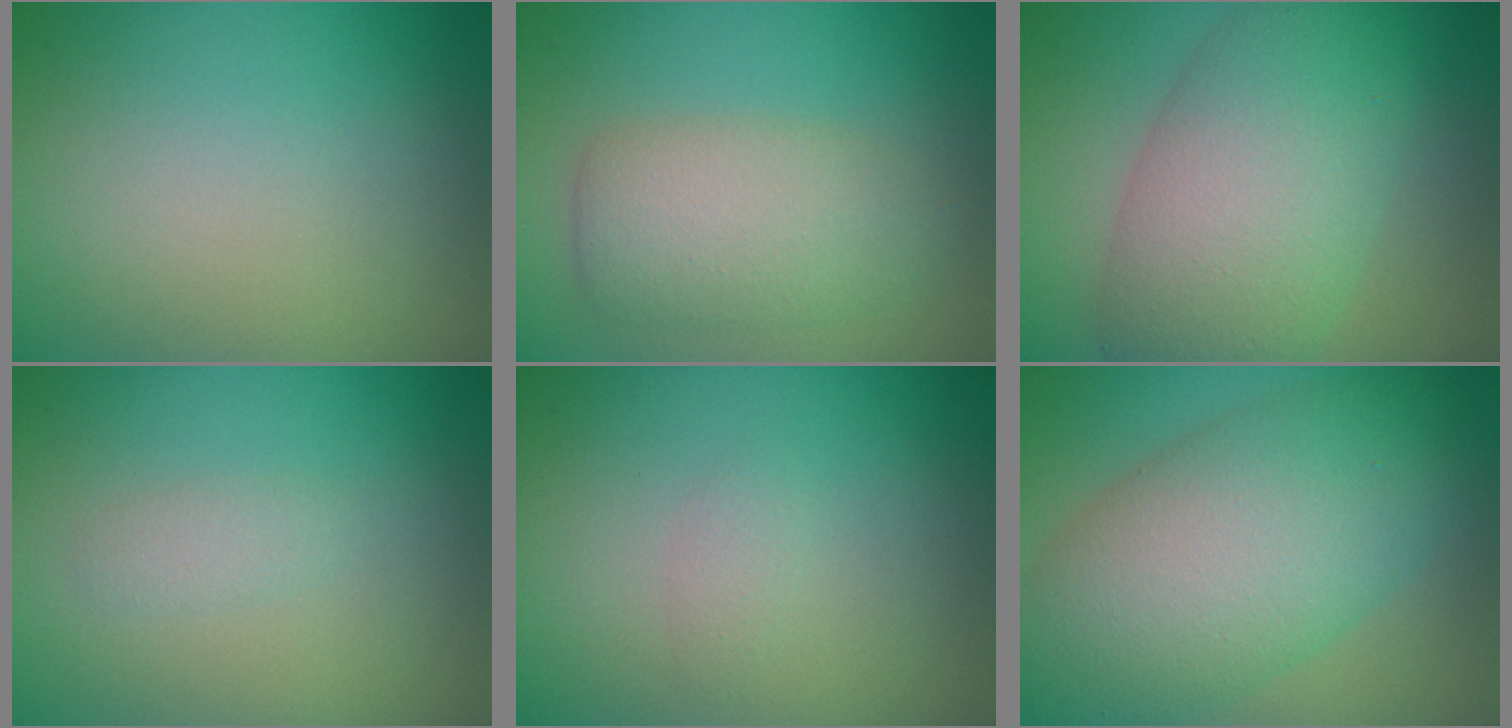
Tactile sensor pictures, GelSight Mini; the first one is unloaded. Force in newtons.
{"total": 5.1, "press": 5.0, "slide": 0.5}
{"total": 9.0, "press": 9.0, "slide": 0.4}
{"total": 1.0, "press": 1.0, "slide": 0.0}
{"total": 0.8, "press": 0.8, "slide": 0.0}
{"total": 10.7, "press": 10.7, "slide": 0.2}